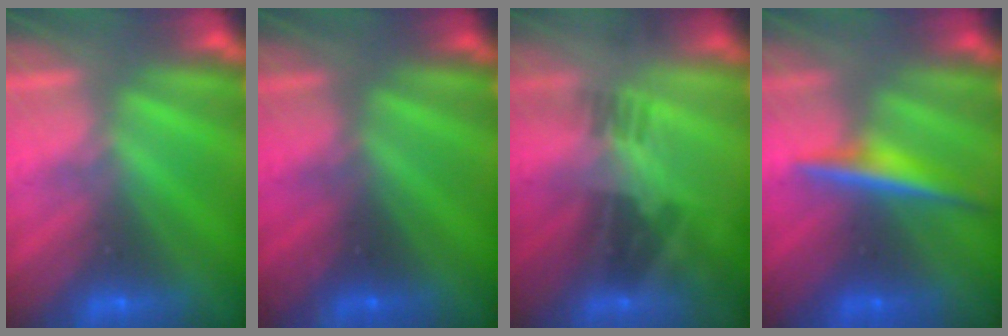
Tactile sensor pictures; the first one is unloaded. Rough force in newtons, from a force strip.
{"total": 2.4}
{"total": 2.2}
{"total": 3.9}